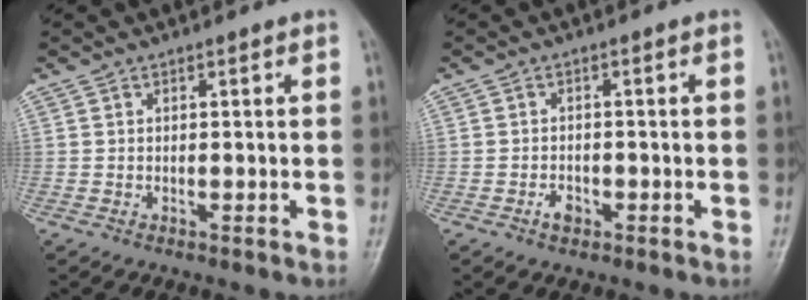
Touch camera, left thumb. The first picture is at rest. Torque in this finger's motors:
{"motor_torque": [0.00, 0.00, 0.08, 0.00, 0.00]}